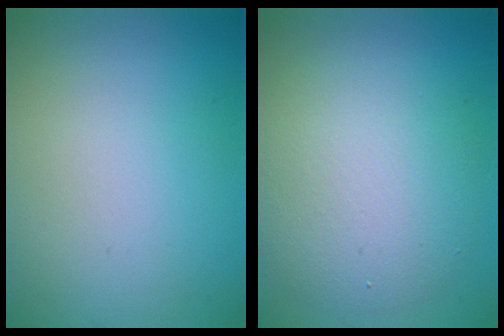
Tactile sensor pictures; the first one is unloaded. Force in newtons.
{"total": 6.8, "press": 6.8, "slide": 0.5}